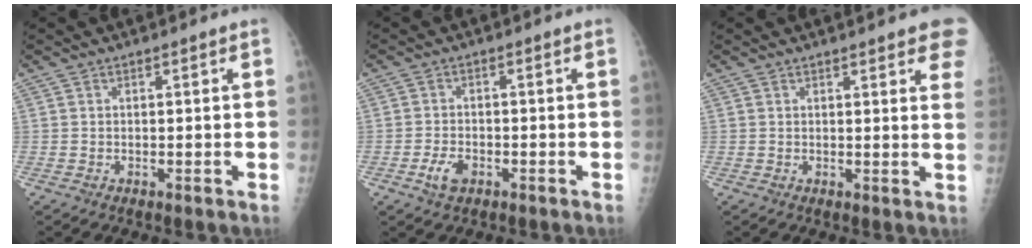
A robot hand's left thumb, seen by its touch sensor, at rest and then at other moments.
{"total": 3.7, "force": [-1.7, 2.3, 2.3], "torque": [-0.042, 0.007, -0.030]}
{"total": 8.3, "force": [5.7, 1.8, 5.8], "torque": [-0.047, -0.013, 0.057]}